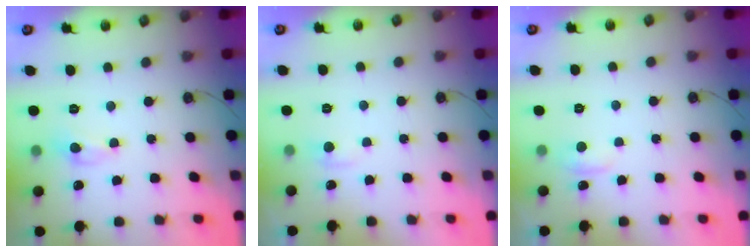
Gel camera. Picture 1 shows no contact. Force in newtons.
{"total": 1.1, "press": 0.8, "slide": 0.7}
{"total": 1.3, "press": 1.0, "slide": 0.7}